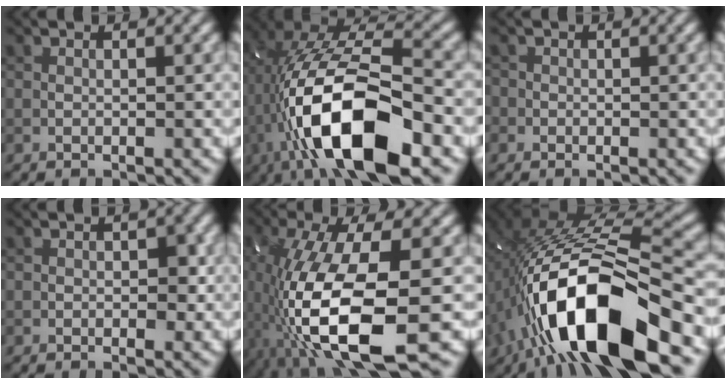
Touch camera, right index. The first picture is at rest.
{"total": 14.6, "force": [-4.2, 6.2, 12.6], "torque": [-0.232, -0.001, -0.077]}
{"total": 0.6, "force": [-0.1, 0.6, 0.0], "torque": [0.006, -0.005, -0.004]}
{"total": 1.5, "force": [0.0, 1.0, 1.1], "torque": [-0.010, -0.003, -0.003]}
{"total": 14.0, "force": [-4.7, 4.4, 12.4], "torque": [-0.262, -0.020, -0.079]}
{"total": 14.9, "force": [-5.8, 5.6, 12.5], "torque": [-0.239, 0.012, -0.104]}